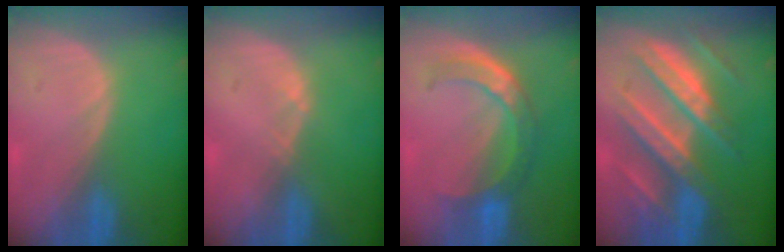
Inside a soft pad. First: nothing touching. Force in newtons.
{"total": 0.6, "press": 0.5, "slide": 0.2}
{"total": 7.3, "press": 6.4, "slide": 3.5}
{"total": 11.3, "press": 11.2, "slide": 1.1}